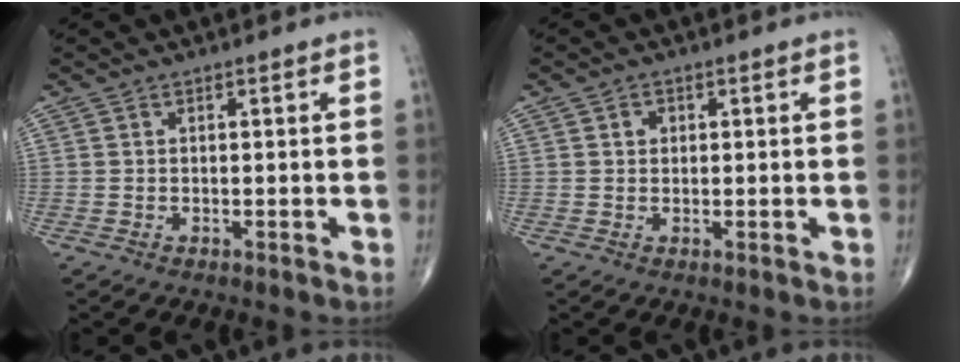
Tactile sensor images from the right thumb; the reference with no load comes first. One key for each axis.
{"total": 1.6, "fx": 0.4, "fy": 1.4, "fz": 0.7, "tx": -0.005, "ty": 0.000, "tz": 0.005}